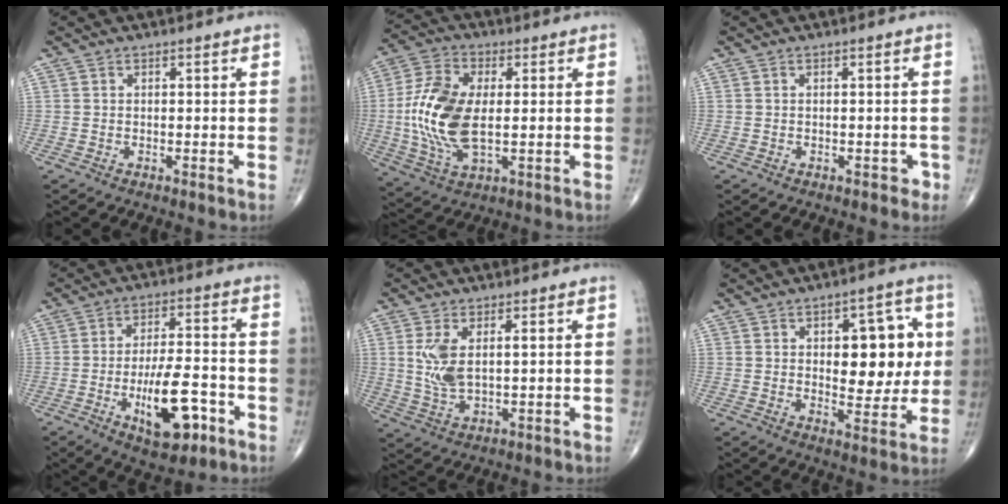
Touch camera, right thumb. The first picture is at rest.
{"total": 15.1, "force": [0.1, 7.8, 12.9], "torque": [-0.271, 0.000, 0.002]}
{"total": 1.4, "force": [-0.7, 1.0, 0.7], "torque": [0.001, 0.007, -0.008]}
{"total": 13.2, "force": [-5.0, 5.2, 11.0], "torque": [-0.168, 0.023, -0.074]}
{"total": 6.5, "force": [1.5, 2.8, 5.6], "torque": [-0.122, -0.010, 0.038]}
{"total": 13.2, "force": [2.1, 6.7, 11.1], "torque": [-0.096, -0.005, 0.032]}